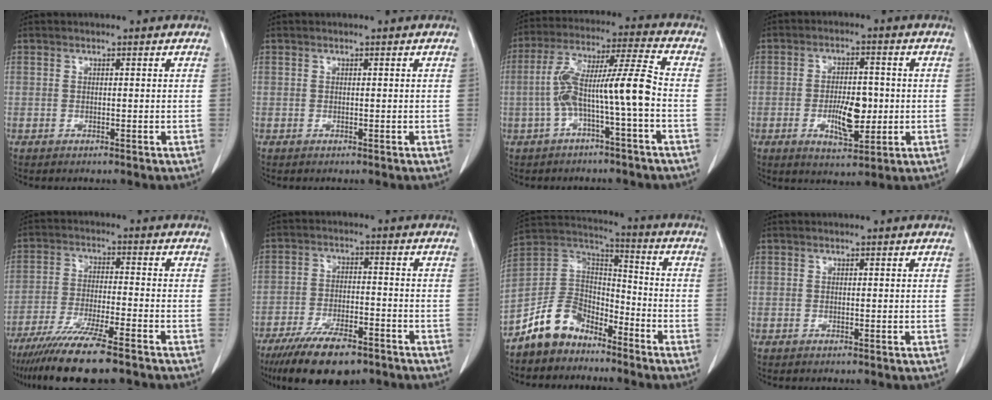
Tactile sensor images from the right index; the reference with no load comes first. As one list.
[{"total": 0.0}, {"total": 11.2, "force": [-2.4, 0.0, 10.9], "torque": [-0.206, 0.036, -0.044]}, {"total": 7.4, "force": [-1.3, 2.9, 6.7], "torque": [-0.116, -0.002, -0.016]}, {"total": 13.8, "force": [-10.8, 0.8, 8.6], "torque": [-0.153, -0.039, -0.179]}, {"total": 11.8, "force": [-8.4, 3.8, 7.3], "torque": [-0.123, -0.014, -0.141]}, {"total": 10.2, "force": [-7.5, 6.1, 3.2], "torque": [-0.072, 0.040, -0.148]}, {"total": 0.0}]